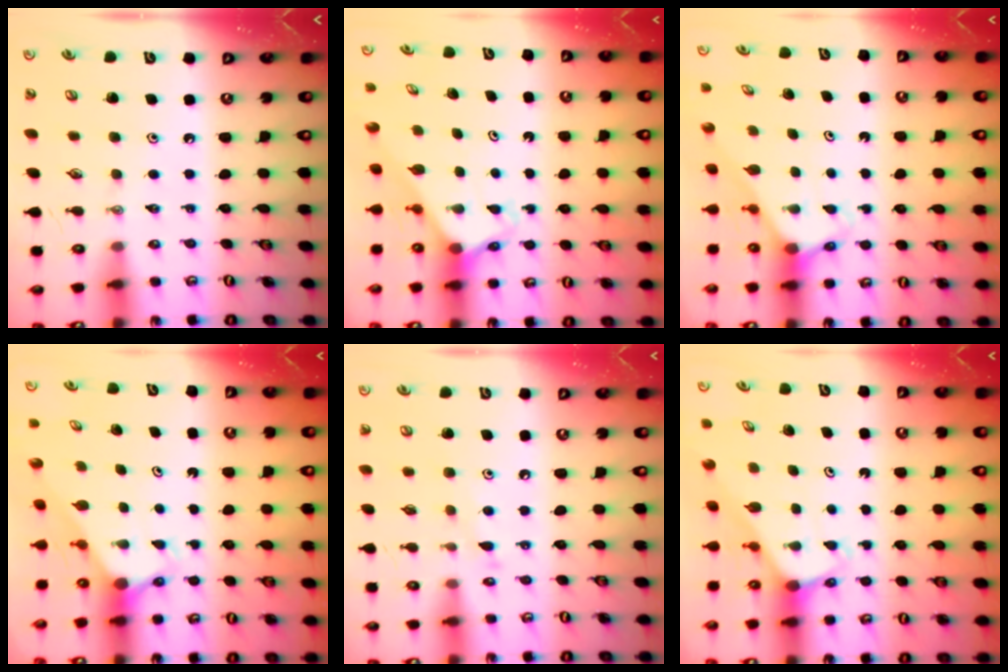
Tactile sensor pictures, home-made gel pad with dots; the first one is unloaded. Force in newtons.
{"total": 2.6, "press": 2.6, "slide": 0.1}
{"total": 2.5, "press": 2.5, "slide": 0.2}
{"total": 2.8, "press": 2.8, "slide": 0.0}
{"total": 5.8, "press": 5.8, "slide": 0.2}
{"total": 2.2, "press": 2.2, "slide": 0.1}